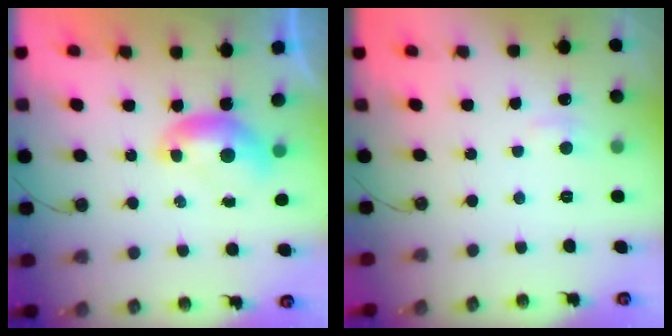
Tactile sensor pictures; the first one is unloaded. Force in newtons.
{"total": 2.4, "press": 2.3, "slide": 0.2}